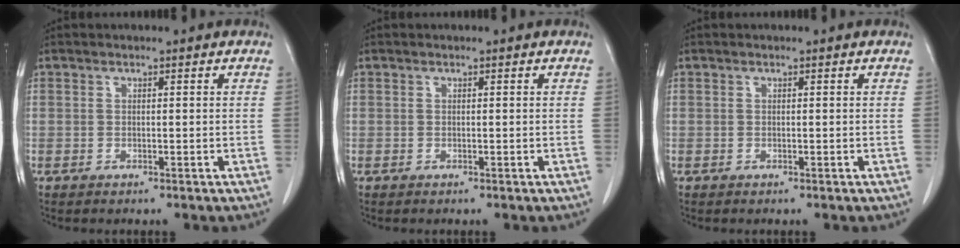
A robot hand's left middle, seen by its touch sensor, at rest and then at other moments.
{"total": 0.0}
{"total": 0.0}